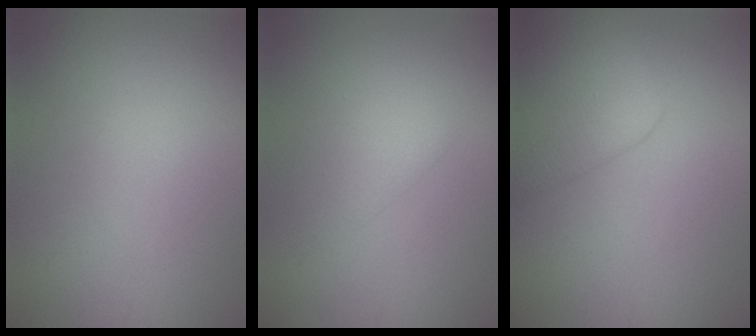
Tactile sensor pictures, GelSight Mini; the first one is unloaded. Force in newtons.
{"total": 2.2, "press": 2.2, "slide": 0.2}
{"total": 4.6, "press": 4.6, "slide": 0.2}